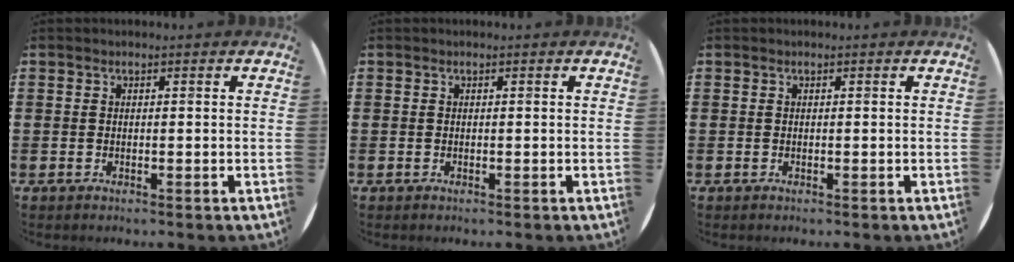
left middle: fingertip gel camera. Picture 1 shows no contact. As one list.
[{"total": 0.0}, {"total": 0.0}]